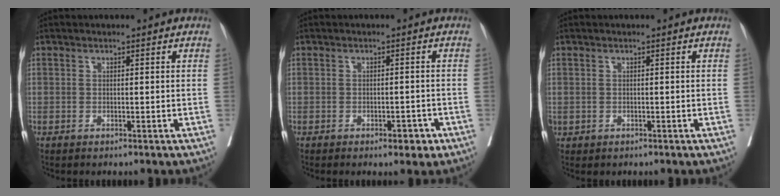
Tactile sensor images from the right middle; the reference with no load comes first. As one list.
[{"total": 2.5, "force": [-1.5, 1.1, 1.7], "torque": [-0.021, 0.002, -0.016]}, {"total": 0.6, "force": [-0.1, 0.6, 0.1], "torque": [-0.001, 0.004, 0.002]}]